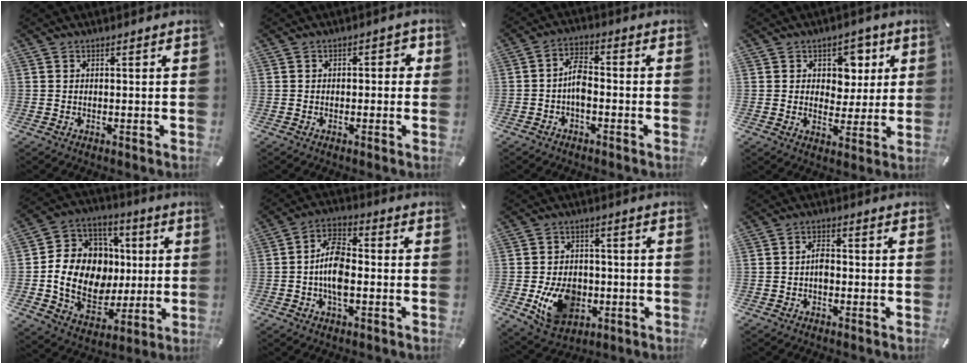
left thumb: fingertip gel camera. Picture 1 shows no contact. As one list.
[{"total": 2.1, "force": [-0.8, 1.4, 1.3], "torque": [-0.025, 0.011, -0.020]}, {"total": 5.5, "force": [-1.5, 2.8, 4.5], "torque": [-0.090, 0.010, -0.029]}, {"total": 7.7, "force": [2.5, 6.6, 3.0], "torque": [-0.028, -0.010, 0.039]}, {"total": 16.6, "force": [-0.6, 14.6, 8.0], "torque": [-0.156, -0.001, 0.004]}, {"total": 8.7, "force": [-1.8, 4.6, 7.2], "torque": [-0.131, 0.011, -0.033]}, {"total": 12.1, "force": [-2.9, 9.3, 7.1], "torque": [-0.130, 0.011, -0.048]}, {"total": 2.9, "force": [-0.7, 1.7, 2.2], "torque": [-0.042, 0.007, -0.013]}]